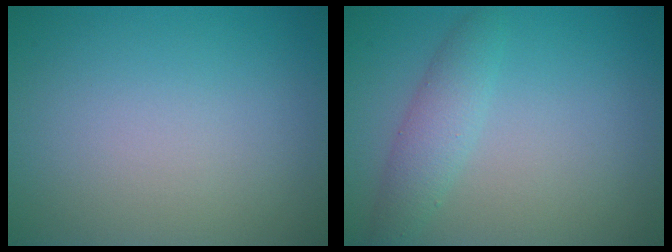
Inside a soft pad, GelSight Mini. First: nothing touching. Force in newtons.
{"total": 2.6, "press": 2.6, "slide": 0.1}